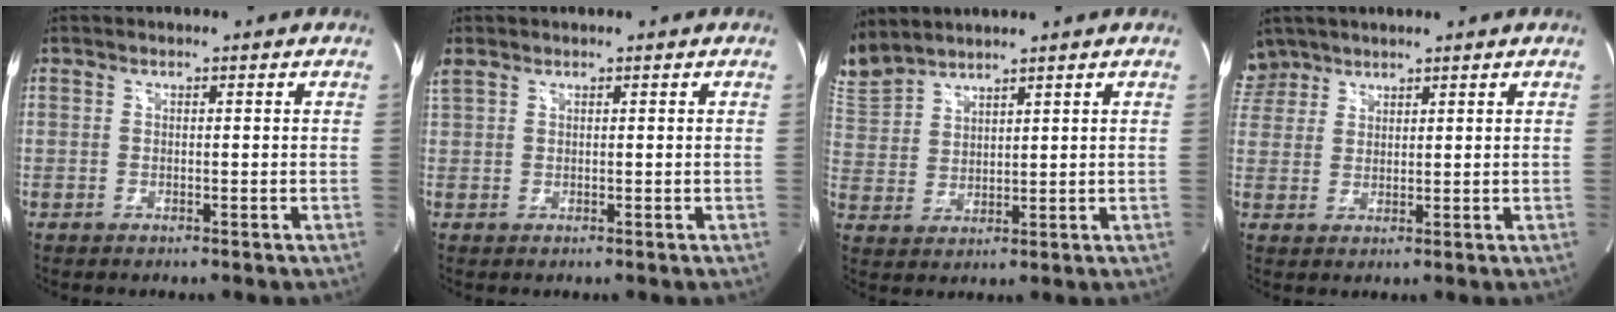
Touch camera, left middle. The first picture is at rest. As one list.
[{"total": 1.9, "force": [1.4, 0.8, 0.9], "torque": [-0.042, 0.025, 0.040]}, {"total": 8.4, "force": [8.0, 1.9, 1.9], "torque": [-0.068, 0.015, 0.177]}, {"total": 4.7, "force": [3.9, 2.6, -0.4], "torque": [0.013, 0.011, 0.080]}]